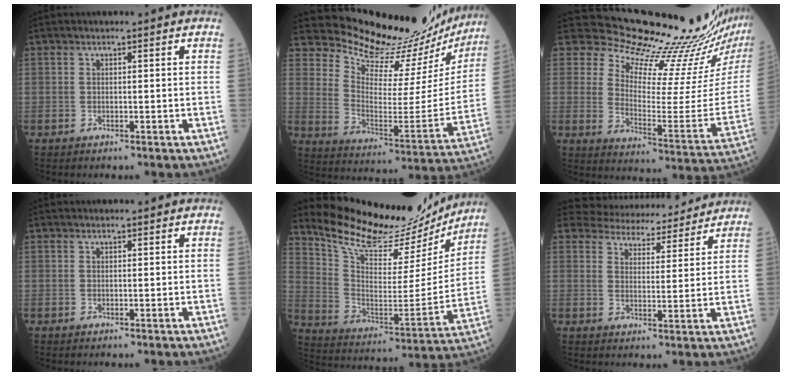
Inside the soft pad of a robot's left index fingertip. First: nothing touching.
{"total": 23.7, "force": [22.8, 4.4, 4.8], "torque": [-0.079, -0.109, 0.296]}
{"total": 21.4, "force": [20.3, 1.0, 6.6], "torque": [-0.111, -0.129, 0.260]}
{"total": 1.2, "force": [1.2, 0.1, 0.2], "torque": [-0.005, 0.010, 0.019]}
{"total": 21.1, "force": [19.8, 4.8, 5.7], "torque": [-0.109, -0.042, 0.295]}
{"total": 12.9, "force": [12.3, 3.1, 2.0], "torque": [-0.019, 0.011, 0.156]}